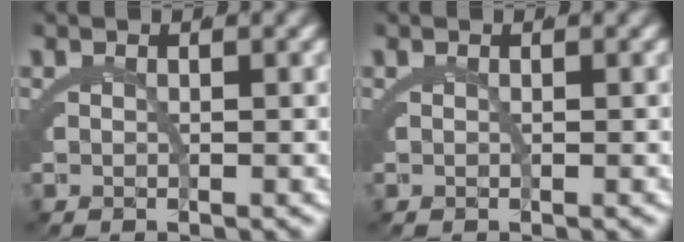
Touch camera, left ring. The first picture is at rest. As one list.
[{"total": 0.0}]